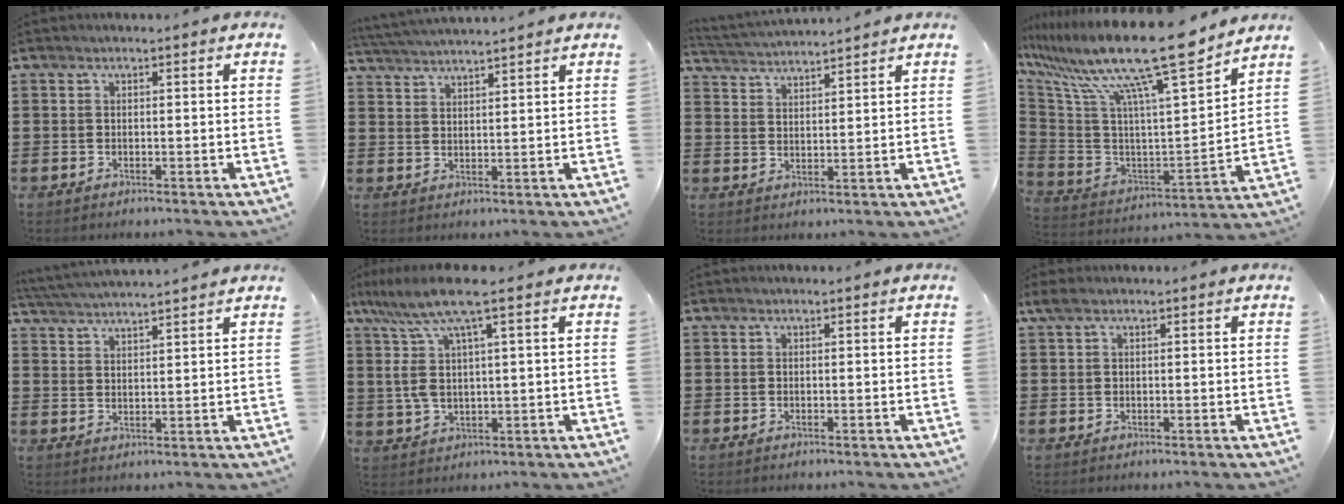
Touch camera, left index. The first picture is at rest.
{"total": 3.1, "force": [3.1, -0.6, 0.3], "torque": [-0.018, -0.013, 0.056]}
{"total": 2.8, "force": [2.8, -0.3, -0.1], "torque": [-0.011, -0.016, 0.047]}
{"total": 18.2, "force": [13.8, 1.7, 11.7], "torque": [-0.232, -0.090, 0.219]}
{"total": 3.6, "force": [3.5, -0.5, 0.5], "torque": [-0.021, -0.016, 0.062]}
{"total": 9.5, "force": [4.0, 1.9, 8.4], "torque": [-0.191, -0.016, 0.062]}
{"total": 0.0}
{"total": 1.2, "force": [0.3, 0.6, 1.0], "torque": [-0.021, 0.004, 0.004]}